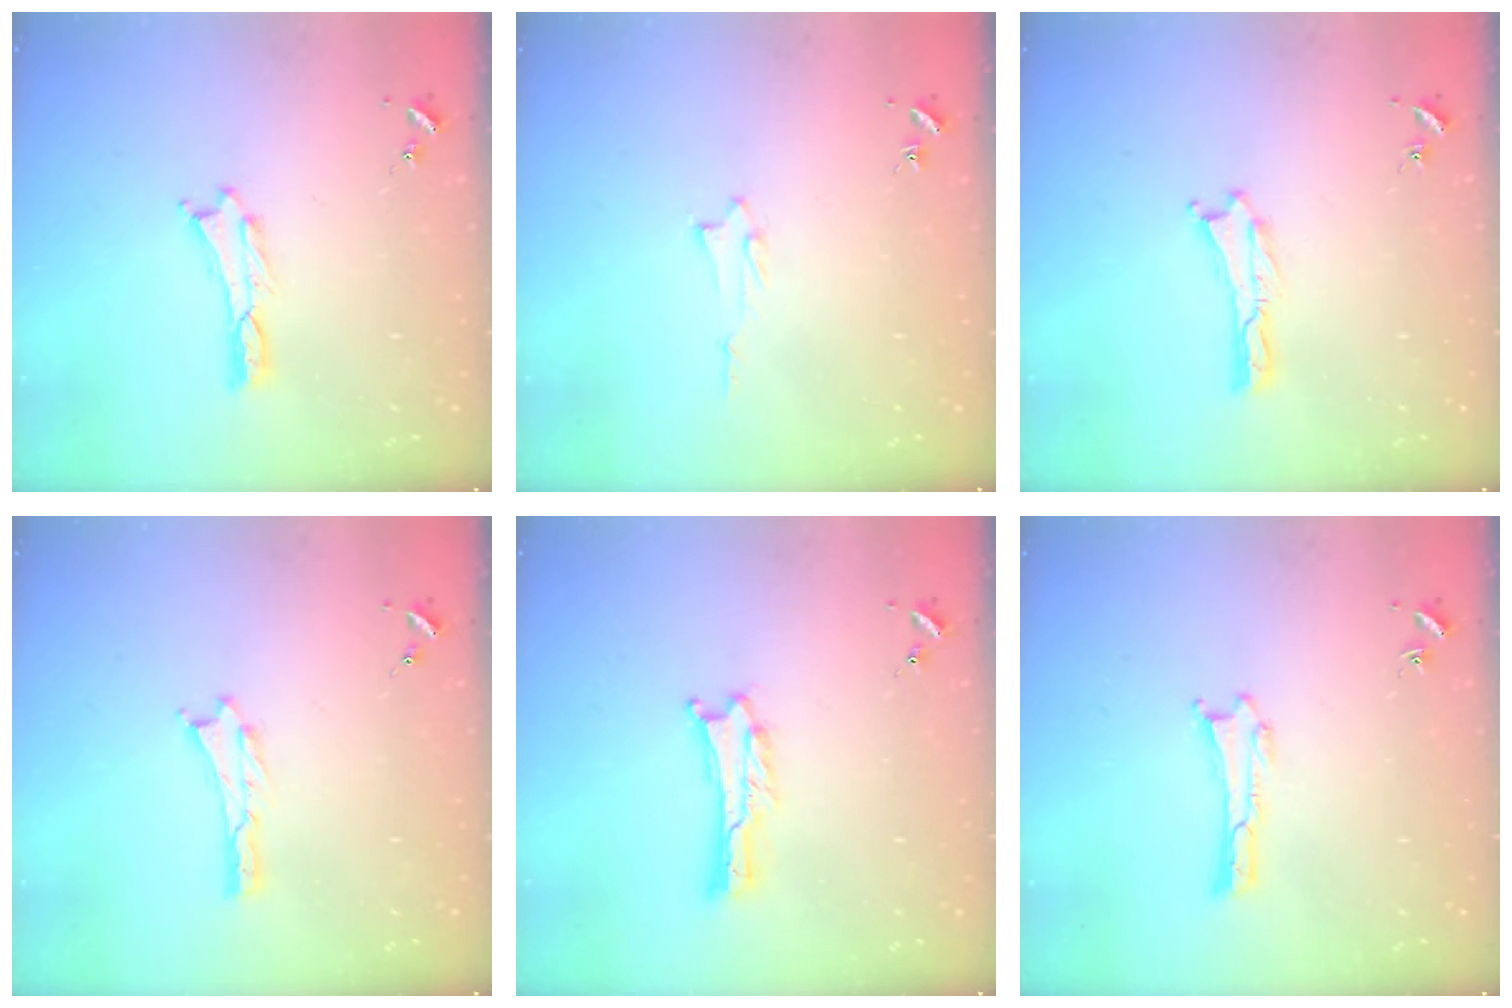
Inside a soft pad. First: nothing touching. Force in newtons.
{"total": 1.3, "press": 1.3, "slide": 0.2}
{"total": 0.0}
{"total": 0.0}
{"total": 0.6, "press": 0.6, "slide": 0.1}
{"total": 0.0}